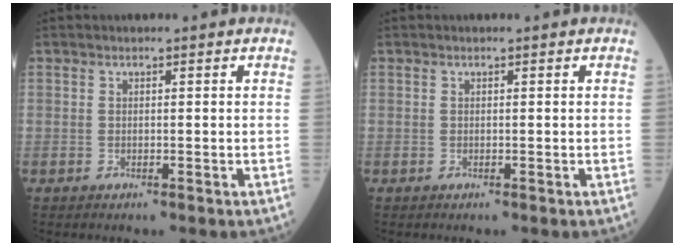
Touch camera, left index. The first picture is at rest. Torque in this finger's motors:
{"motor_torque": [0.00, 0.00, -0.01, 0.00]}